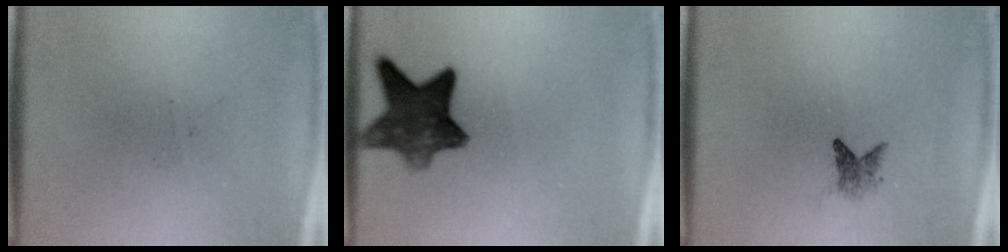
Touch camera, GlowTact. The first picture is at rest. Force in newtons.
{"total": 9.1}
{"total": 1.6}